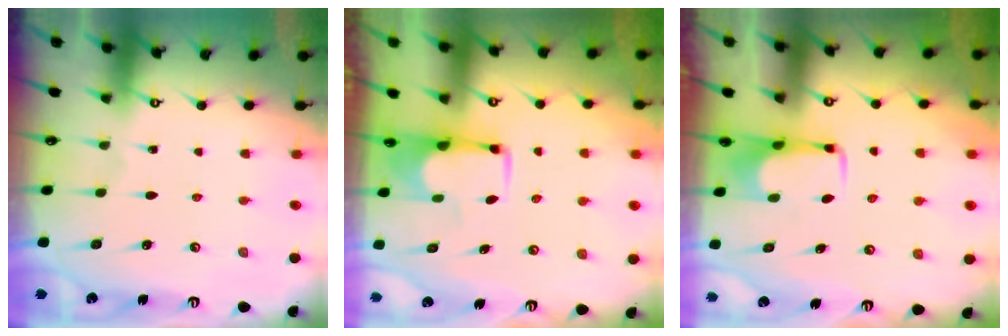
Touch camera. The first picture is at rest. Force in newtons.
{"total": 1.8, "press": 1.7, "slide": 0.7}
{"total": 1.6, "press": 1.5, "slide": 0.4}